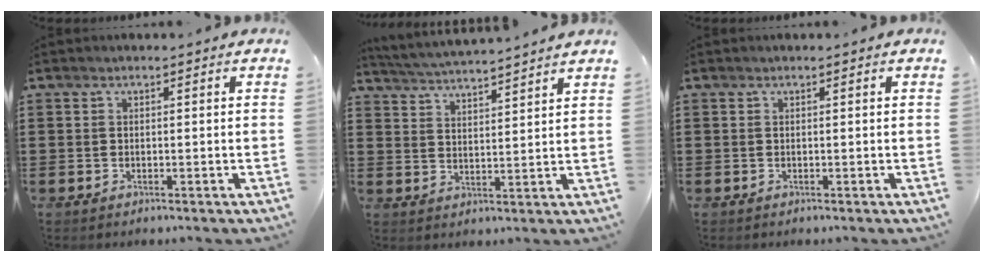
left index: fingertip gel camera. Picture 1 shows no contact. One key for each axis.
{"total": 4.2, "fx": 4.0, "fy": -1.0, "fz": 0.3, "tx": -0.022, "ty": -0.026, "tz": 0.069}
{"total": 0.0}